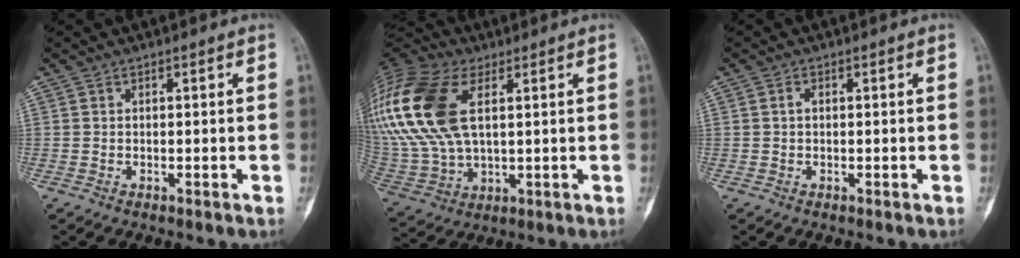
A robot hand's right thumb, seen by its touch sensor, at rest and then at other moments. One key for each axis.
{"total": 26.3, "fx": 7.9, "fy": 14.8, "fz": 20.2, "tx": -0.486, "ty": 0.011, "tz": 0.153}
{"total": 0.7, "fx": 0.0, "fy": 0.4, "fz": 0.5, "tx": -0.007, "ty": 0.001, "tz": -0.002}